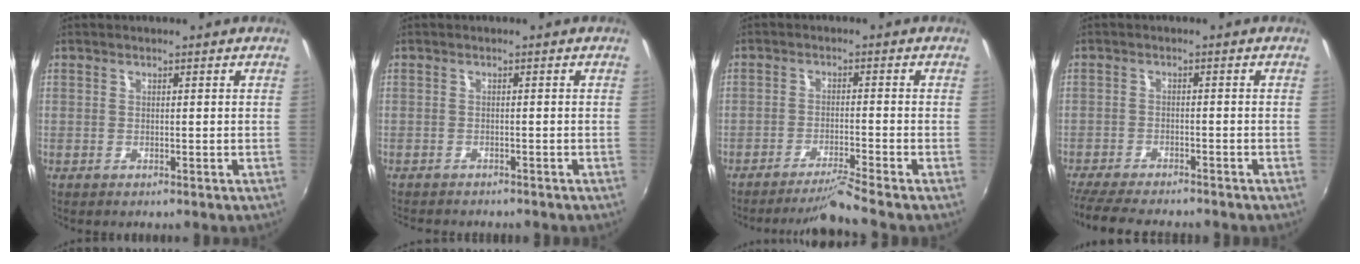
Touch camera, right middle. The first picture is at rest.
{"total": 3.4, "force": [-3.2, 0.7, 1.0], "torque": [-0.028, -0.014, -0.049]}
{"total": 5.2, "force": [-4.5, -2.3, 1.4], "torque": [-0.042, 0.004, -0.076]}
{"total": 11.4, "force": [-10.1, 1.9, 4.9], "torque": [-0.120, -0.026, -0.167]}